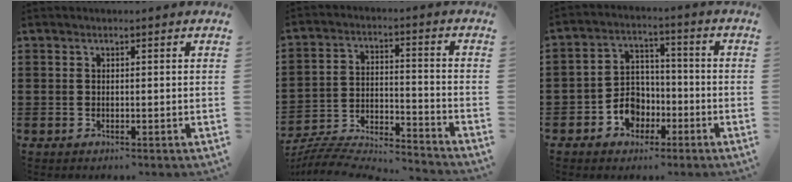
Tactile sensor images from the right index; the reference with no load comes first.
{"total": 6.1, "force": [-6.0, 0.4, 1.2], "torque": [-0.028, -0.005, -0.122]}
{"total": 5.6, "force": [-2.6, 4.4, 2.0], "torque": [-0.052, 0.014, -0.049]}